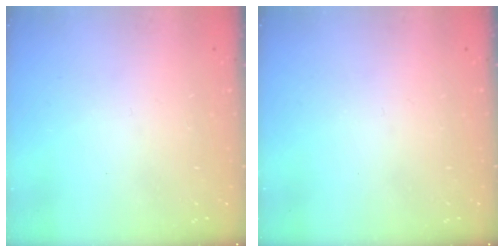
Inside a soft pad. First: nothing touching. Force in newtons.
{"total": 0.0}